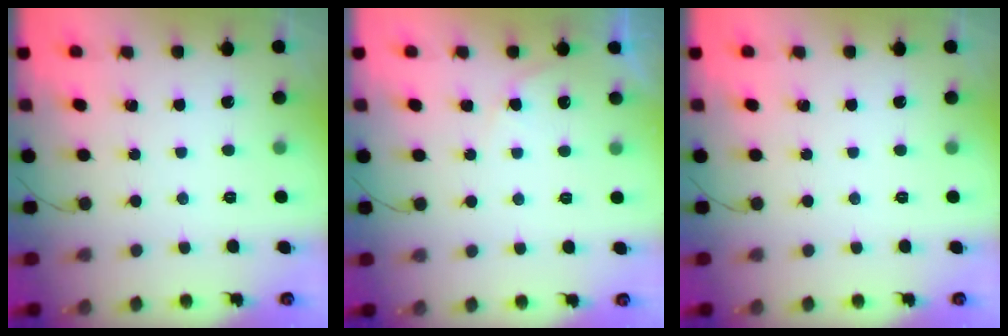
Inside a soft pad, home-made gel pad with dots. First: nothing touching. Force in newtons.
{"total": 3.4, "press": 3.4, "slide": 0.0}
{"total": 0.0}